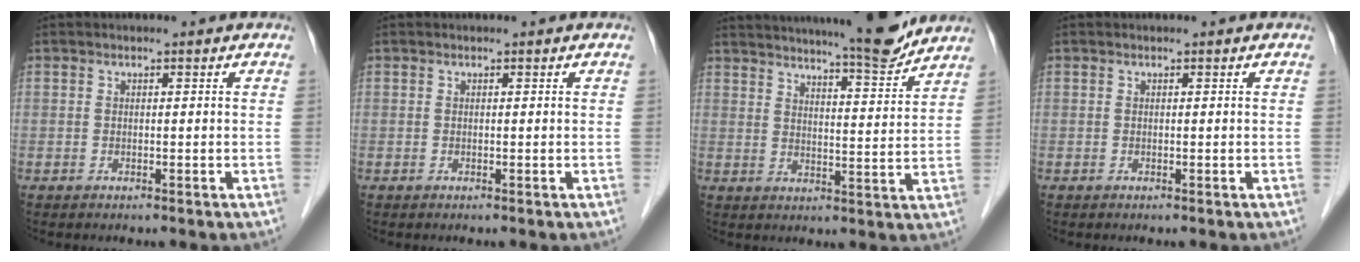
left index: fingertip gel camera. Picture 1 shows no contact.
{"total": 0.0}
{"total": 13.6, "force": [12.4, 0.2, 5.7], "torque": [-0.088, -0.010, 0.167]}
{"total": 0.0}